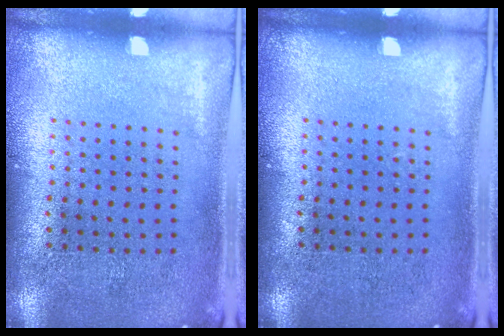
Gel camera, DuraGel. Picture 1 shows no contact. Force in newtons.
{"total": 0.0}